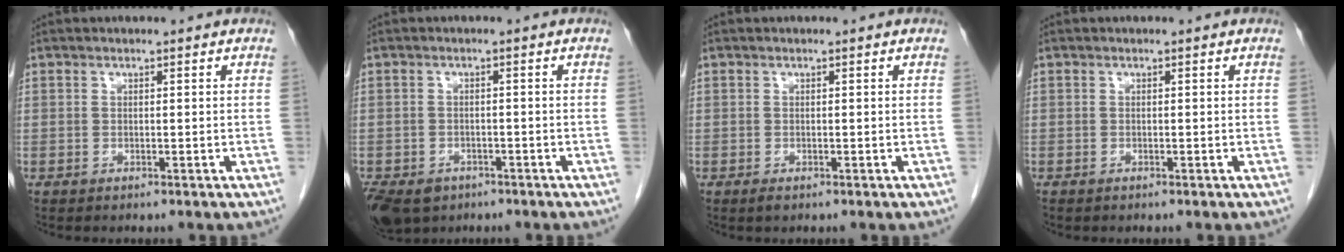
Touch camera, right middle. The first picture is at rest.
{"total": 10.9, "force": [-6.2, 8.0, 4.1], "torque": [-0.119, -0.013, -0.085]}
{"total": 0.7, "force": [-0.5, 0.3, 0.5], "torque": [-0.009, -0.001, -0.005]}
{"total": 0.0}